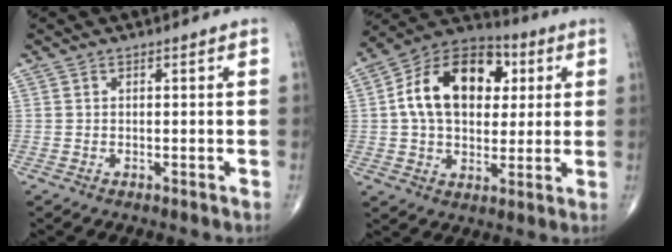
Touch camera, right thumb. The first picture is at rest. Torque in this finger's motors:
{"motor_torque": [1.40, 3.05, 0.64, -0.49, 0.13]}